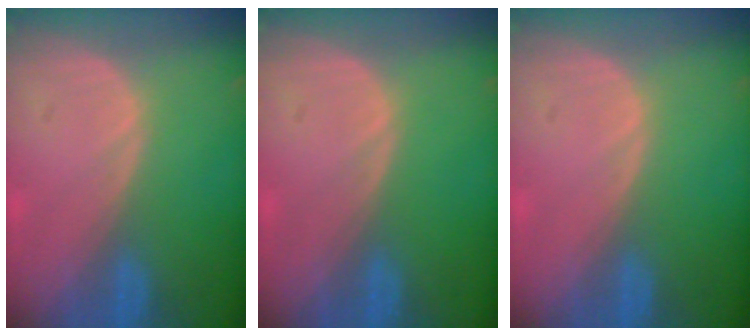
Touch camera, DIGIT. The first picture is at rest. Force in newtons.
{"total": 0.0}
{"total": 0.0}